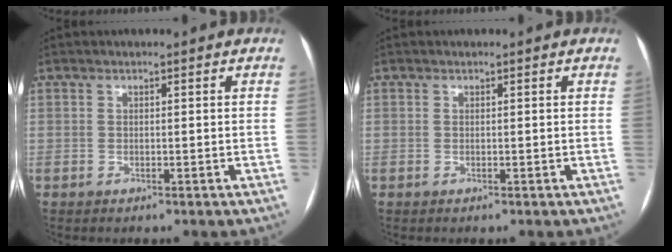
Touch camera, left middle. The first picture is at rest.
{"total": 0.0}